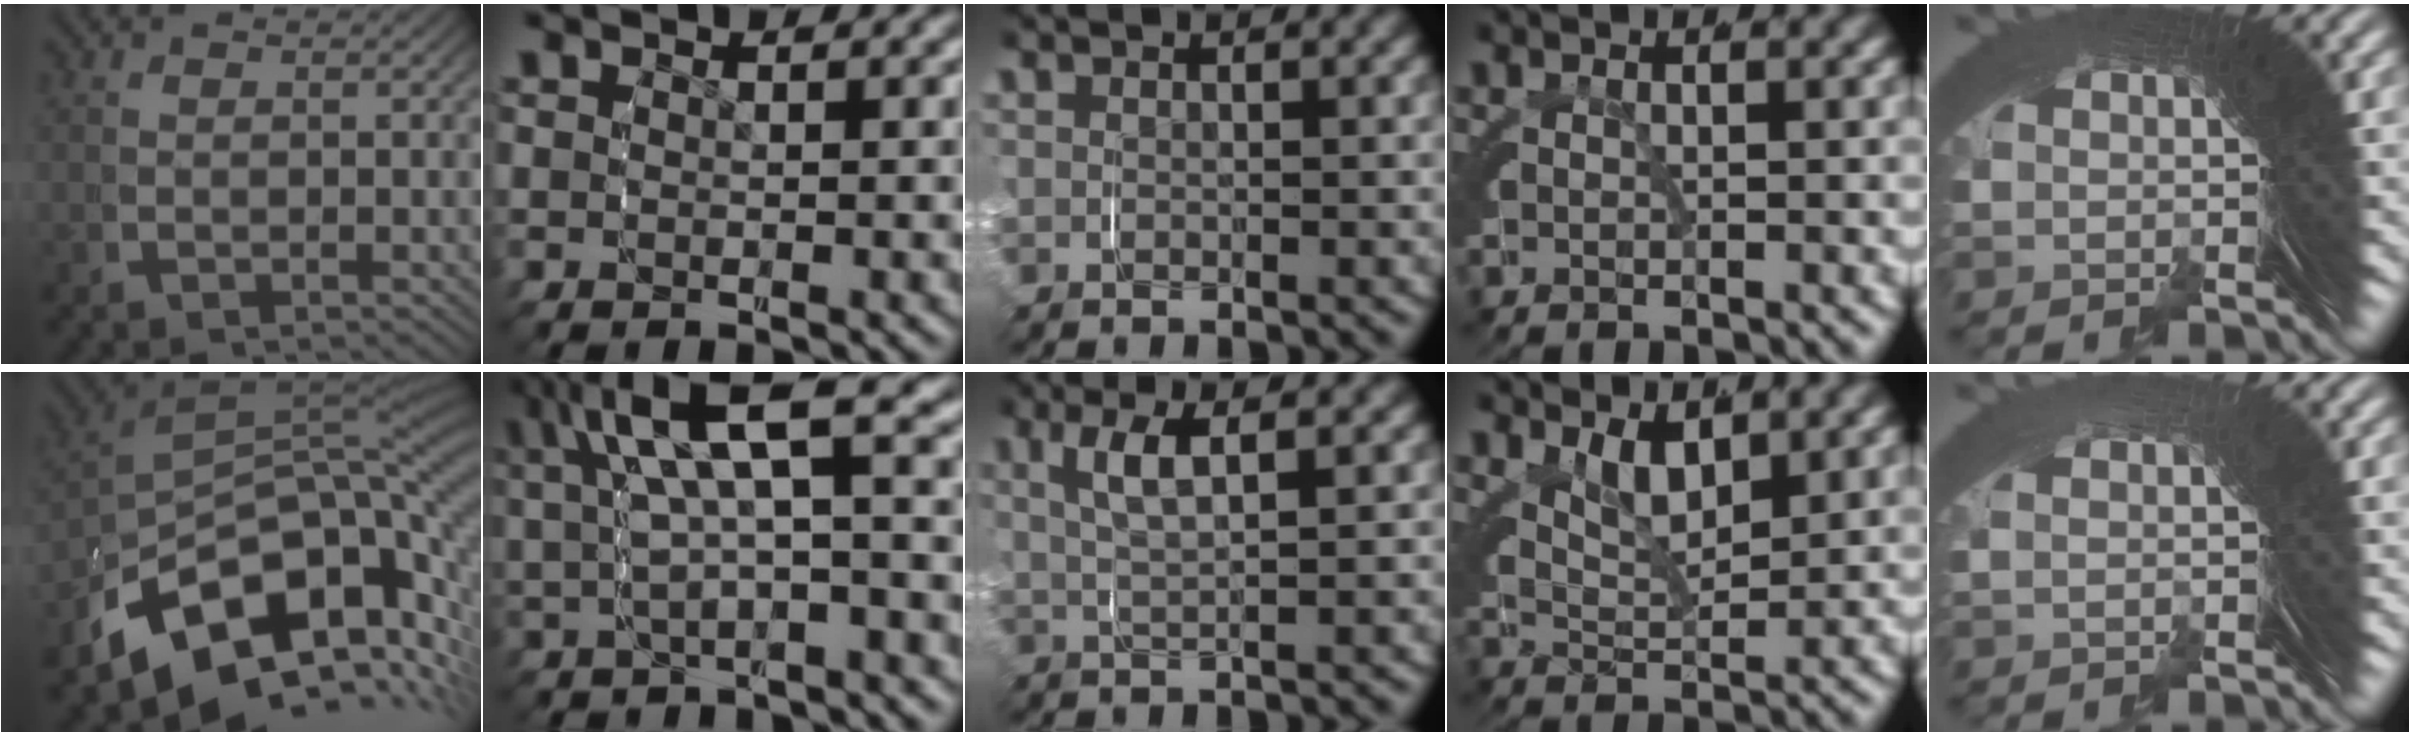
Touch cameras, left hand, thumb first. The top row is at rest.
{"thumb": {"total": 20.7, "force": [-2.8, 13.2, 15.7], "torque": [-0.264, -0.042, -0.029]}, "index": {"total": 7.7, "force": [2.0, 4.2, 6.2], "torque": [-0.109, 0.019, 0.023]}, "middle": {"total": 3.0, "force": [1.0, 0.5, 2.8], "torque": [-0.060, 0.003, 0.019]}, "ring": {"total": 2.8, "force": [2.0, 0.9, 1.7], "torque": [-0.033, -0.006, 0.036]}, "little": {"total": 1.2, "force": [-0.4, -1.1, -0.3], "torque": [0.015, 0.013, -0.005]}}